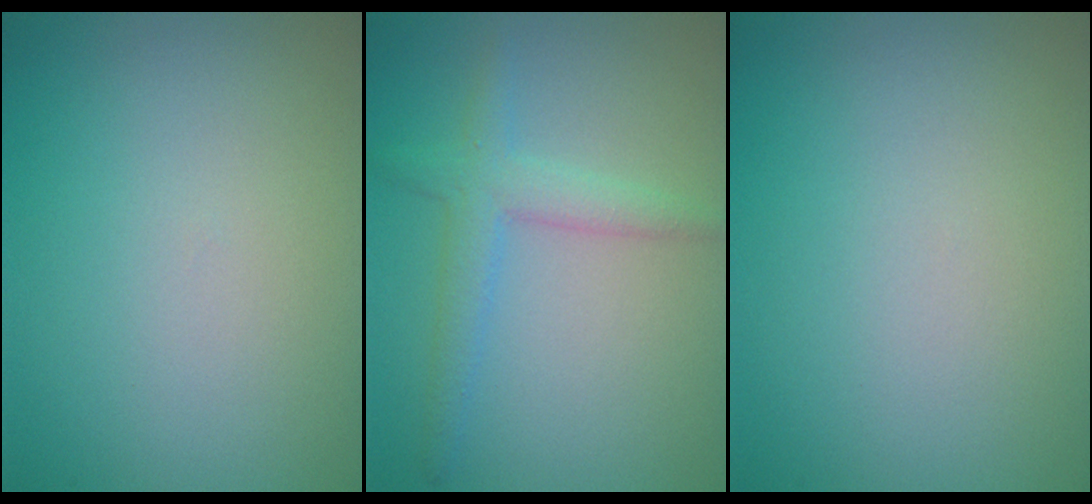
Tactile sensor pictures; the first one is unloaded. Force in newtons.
{"total": 2.8, "press": 2.8, "slide": 0.2}
{"total": 0.0}